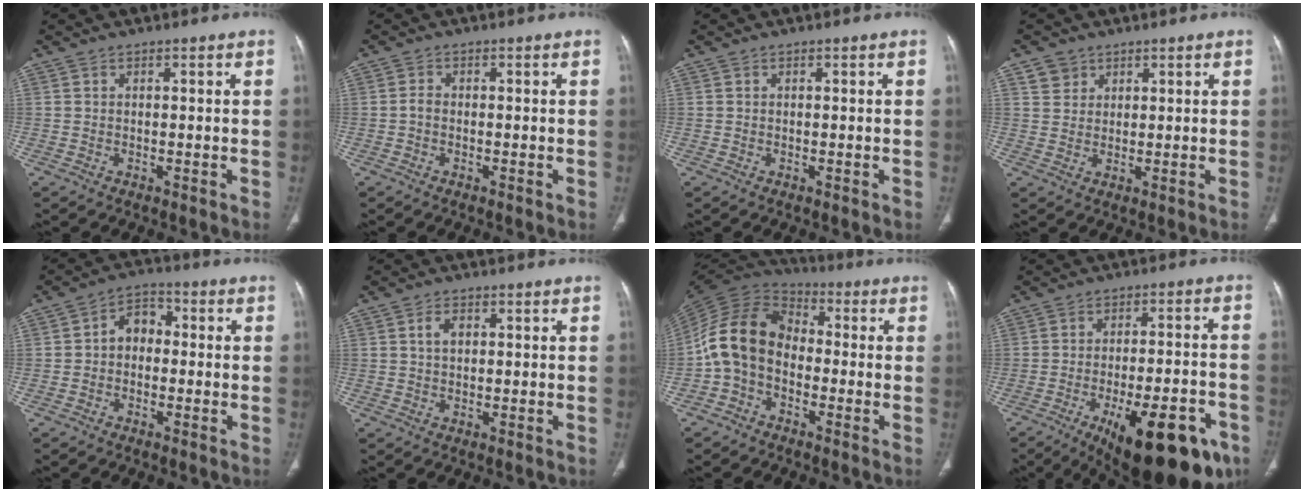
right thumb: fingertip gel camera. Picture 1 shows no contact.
{"total": 1.2, "force": [-0.4, 0.7, 0.8], "torque": [-0.015, 0.002, -0.011]}
{"total": 0.0}
{"total": 3.1, "force": [1.9, 2.4, 0.4], "torque": [0.009, -0.010, 0.033]}
{"total": 5.6, "force": [-0.5, 4.2, 3.6], "torque": [-0.037, 0.023, -0.023]}
{"total": 2.6, "force": [0.6, 1.7, 1.8], "torque": [-0.027, 0.006, 0.011]}
{"total": 12.5, "force": [-2.5, 9.2, 8.1], "torque": [-0.149, 0.049, -0.064]}
{"total": 22.2, "force": [-11.4, 8.2, 17.2], "torque": [-0.189, 0.048, -0.152]}